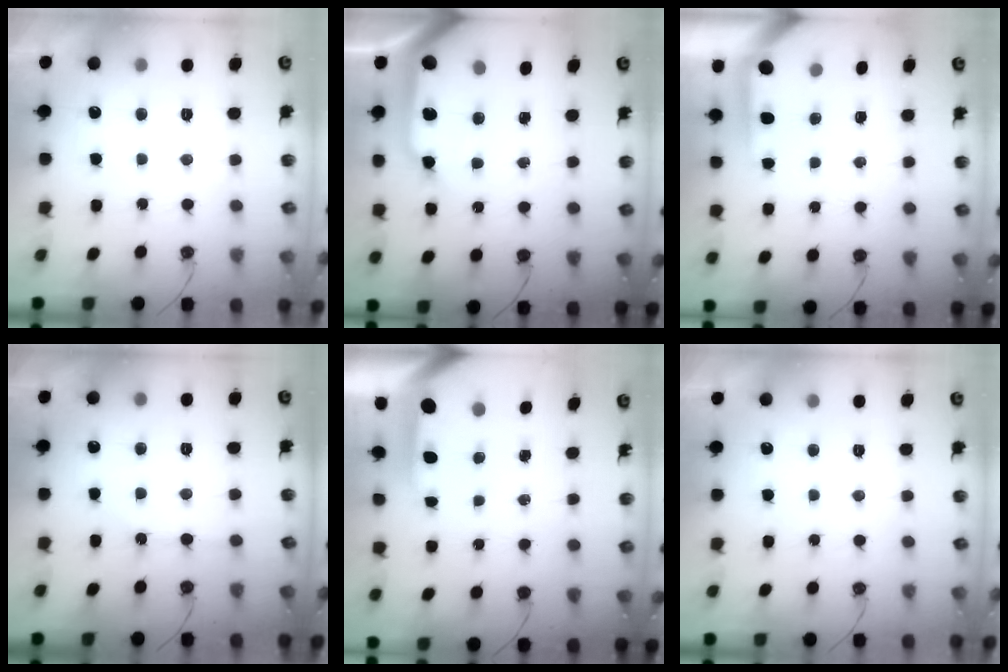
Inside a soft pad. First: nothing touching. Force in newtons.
{"total": 13.9, "press": 13.9, "slide": 1.2}
{"total": 3.7, "press": 3.6, "slide": 0.4}
{"total": 2.9, "press": 2.8, "slide": 0.5}
{"total": 7.2, "press": 7.2, "slide": 0.7}
{"total": 0.0}